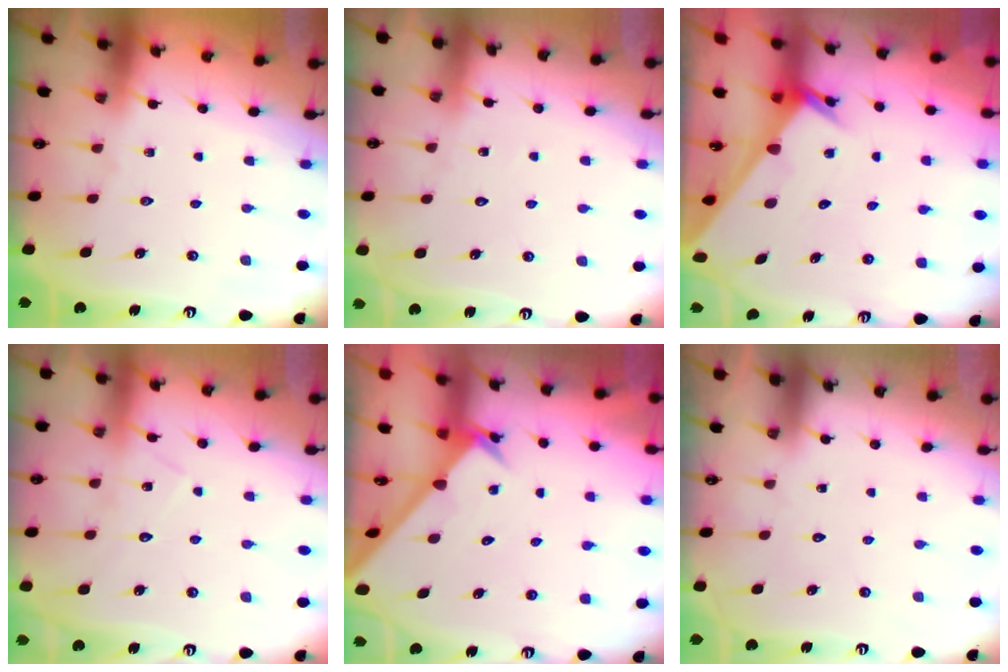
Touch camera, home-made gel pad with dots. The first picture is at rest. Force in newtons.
{"total": 3.5, "press": 3.4, "slide": 0.3}
{"total": 2.4, "press": 2.4, "slide": 0.1}
{"total": 7.7, "press": 7.6, "slide": 0.6}
{"total": 2.4, "press": 2.4, "slide": 0.2}
{"total": 1.5, "press": 1.5, "slide": 0.2}